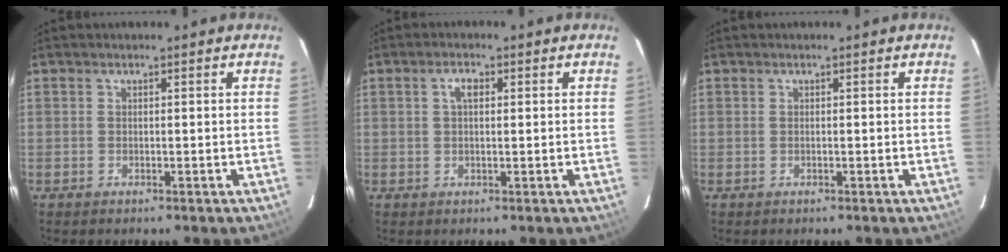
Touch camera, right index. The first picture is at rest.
{"total": 2.4, "force": [0.6, 1.2, 1.9], "torque": [-0.037, 0.009, 0.012]}
{"total": 0.0}